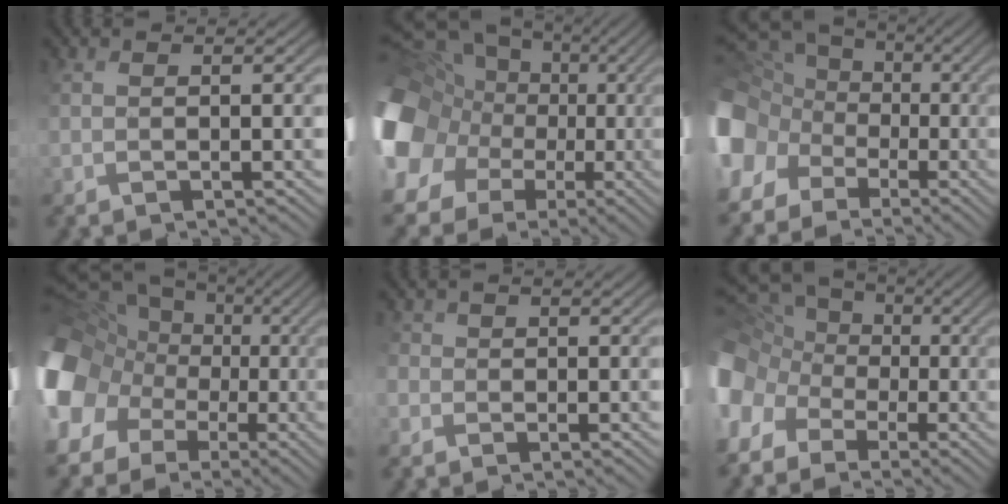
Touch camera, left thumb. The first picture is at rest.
{"total": 17.4, "force": [0.3, 15.7, 7.6], "torque": [-0.234, -0.009, -0.016]}
{"total": 15.1, "force": [-2.9, 13.4, 6.3], "torque": [-0.210, -0.016, -0.087]}
{"total": 16.4, "force": [-1.5, 14.5, 7.6], "torque": [-0.246, -0.011, -0.033]}
{"total": 2.0, "force": [-1.5, 0.8, -1.0], "torque": [0.006, -0.008, -0.018]}
{"total": 13.7, "force": [-3.3, 12.2, 5.3], "torque": [-0.193, -0.012, -0.087]}